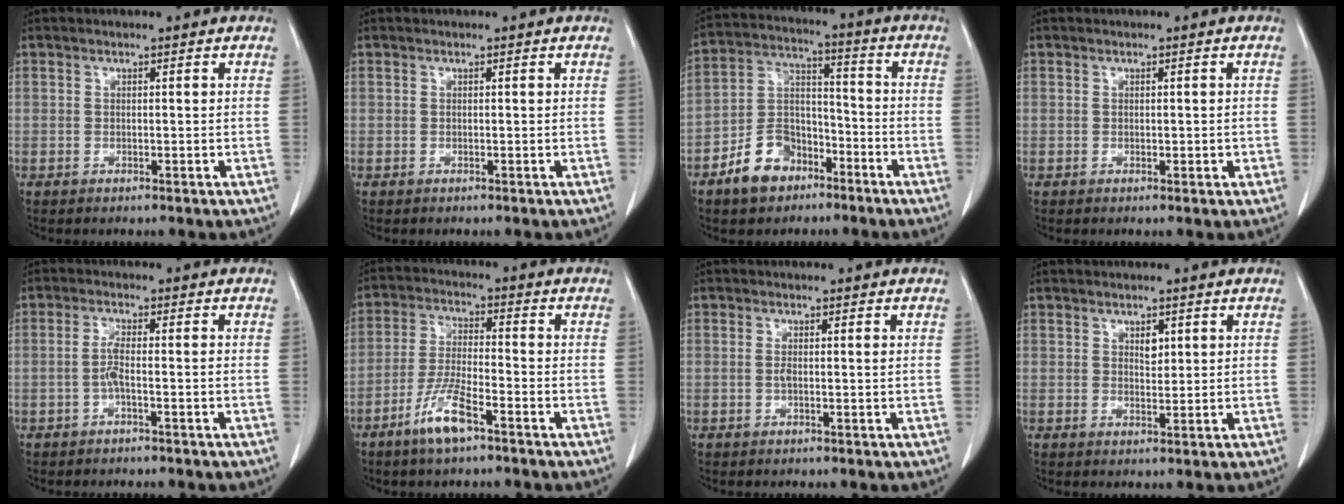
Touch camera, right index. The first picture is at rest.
{"total": 0.0}
{"total": 9.8, "force": [-5.9, 6.5, 4.4], "torque": [-0.092, 0.024, -0.101]}
{"total": 1.2, "force": [-0.1, 0.8, 0.9], "torque": [-0.012, 0.003, 0.003]}
{"total": 2.5, "force": [-1.0, 0.1, 2.3], "torque": [-0.047, 0.004, -0.021]}
{"total": 7.4, "force": [-4.5, 1.2, 5.7], "torque": [-0.116, -0.006, -0.085]}
{"total": 1.3, "force": [0.0, 0.2, 1.3], "torque": [-0.027, -0.001, 0.001]}
{"total": 1.8, "force": [0.8, 1.0, 1.3], "torque": [-0.018, -0.004, 0.015]}